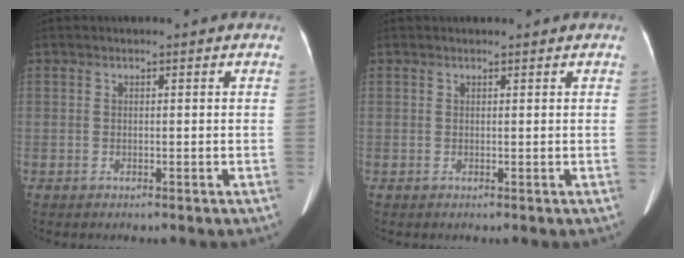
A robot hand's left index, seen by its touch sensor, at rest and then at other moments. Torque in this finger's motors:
{"motor_torque": [-0.07, -0.05, 0.01, -0.01]}